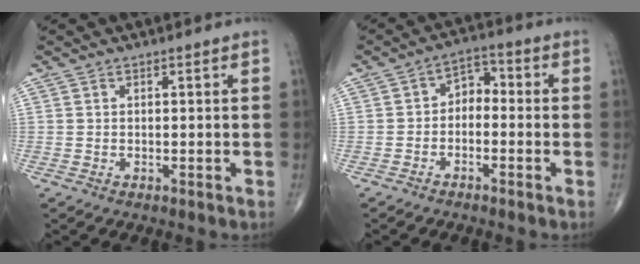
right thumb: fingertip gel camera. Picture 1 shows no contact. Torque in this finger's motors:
{"motor_torque": [-0.18, -0.13, 0.30, 0.00, 0.07]}